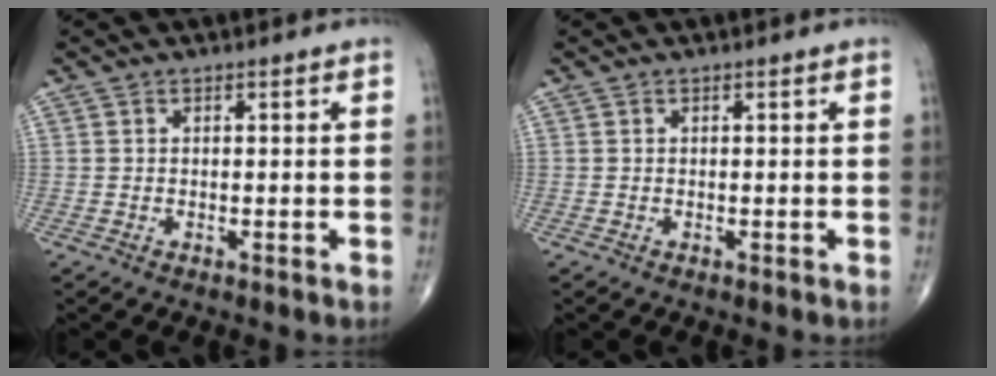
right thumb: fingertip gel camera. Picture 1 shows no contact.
{"total": 0.0}